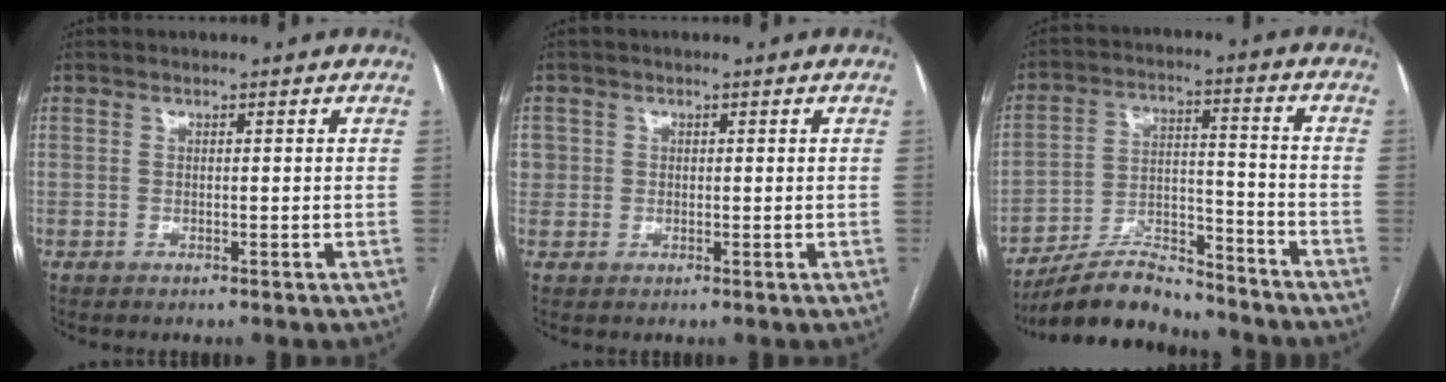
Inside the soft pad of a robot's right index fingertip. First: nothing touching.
{"total": 3.1, "force": [0.5, 3.0, 0.6], "torque": [-0.013, 0.011, 0.014]}
{"total": 12.1, "force": [-11.2, 2.7, 3.8], "torque": [-0.062, 0.015, -0.197]}